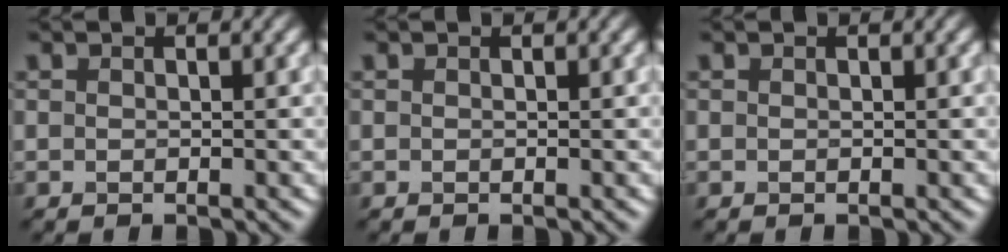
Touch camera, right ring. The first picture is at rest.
{"total": 0.0}
{"total": 0.0}